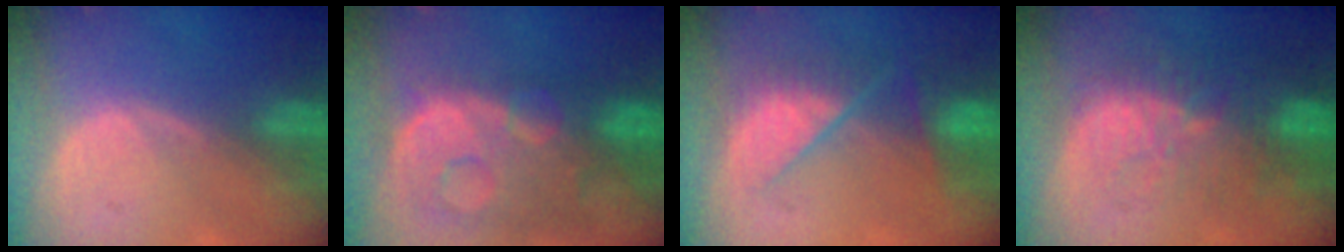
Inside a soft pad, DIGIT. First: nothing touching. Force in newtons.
{"total": 13.7, "press": 11.1, "slide": 8.0}
{"total": 7.3, "press": 7.3, "slide": 0.5}
{"total": 11.4, "press": 9.9, "slide": 5.6}